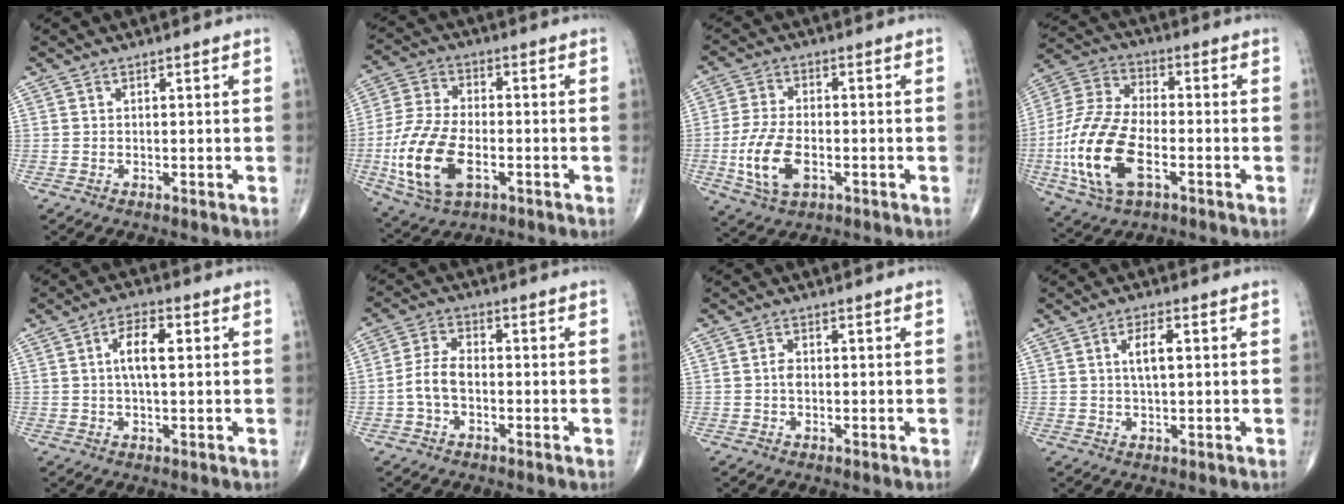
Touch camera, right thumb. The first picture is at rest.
{"total": 15.6, "force": [-4.3, 8.5, 12.3], "torque": [-0.254, 0.007, -0.079]}
{"total": 10.3, "force": [-2.7, 5.6, 8.1], "torque": [-0.167, 0.003, -0.049]}
{"total": 18.1, "force": [-5.1, 9.3, 14.7], "torque": [-0.312, 0.015, -0.095]}
{"total": 6.0, "force": [1.0, 2.6, 5.3], "torque": [-0.094, 0.011, 0.013]}
{"total": 5.6, "force": [-1.4, 3.3, 4.2], "torque": [-0.084, 0.021, -0.034]}
{"total": 1.7, "force": [-0.2, 1.1, 1.3], "torque": [-0.018, 0.003, -0.007]}
{"total": 4.6, "force": [0.9, 1.8, 4.1], "torque": [-0.072, 0.002, 0.015]}